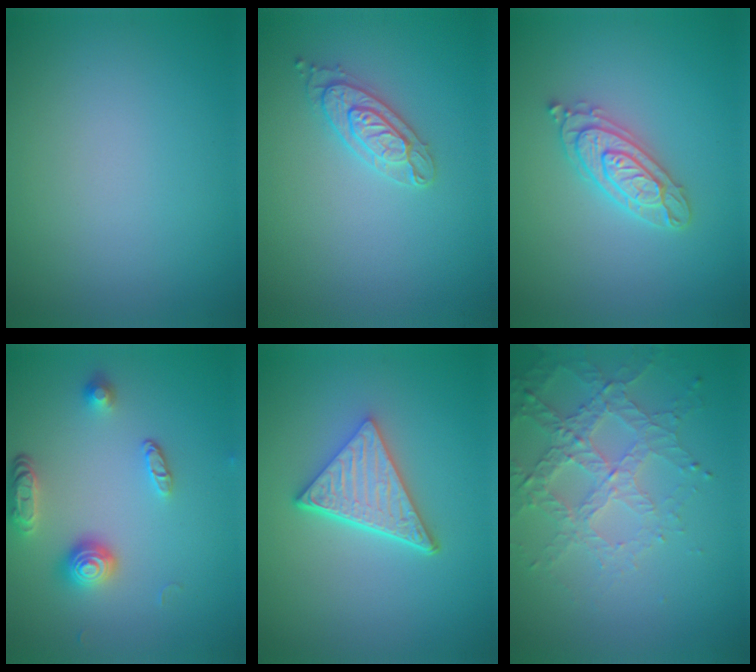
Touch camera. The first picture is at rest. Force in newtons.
{"total": 2.5, "press": 2.4, "slide": 0.2}
{"total": 3.7, "press": 3.7, "slide": 0.6}
{"total": 3.7, "press": 2.9, "slide": 2.2}
{"total": 5.2, "press": 3.9, "slide": 3.5}
{"total": 3.6, "press": 3.6, "slide": 0.8}